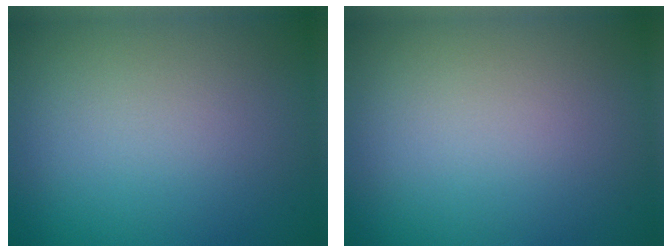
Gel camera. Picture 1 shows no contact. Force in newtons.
{"total": 0.0}